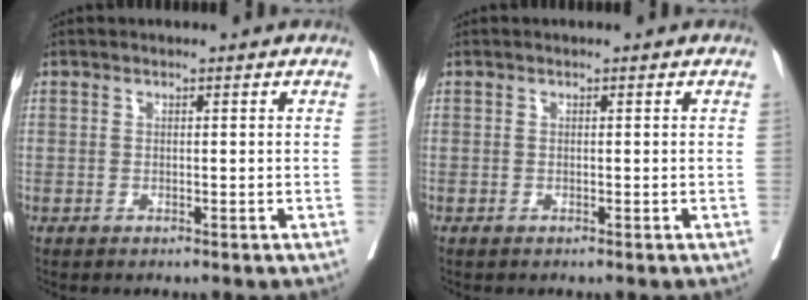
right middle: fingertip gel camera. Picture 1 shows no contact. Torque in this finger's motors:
{"motor_torque": [0.00, 0.01, 0.01, 0.00]}